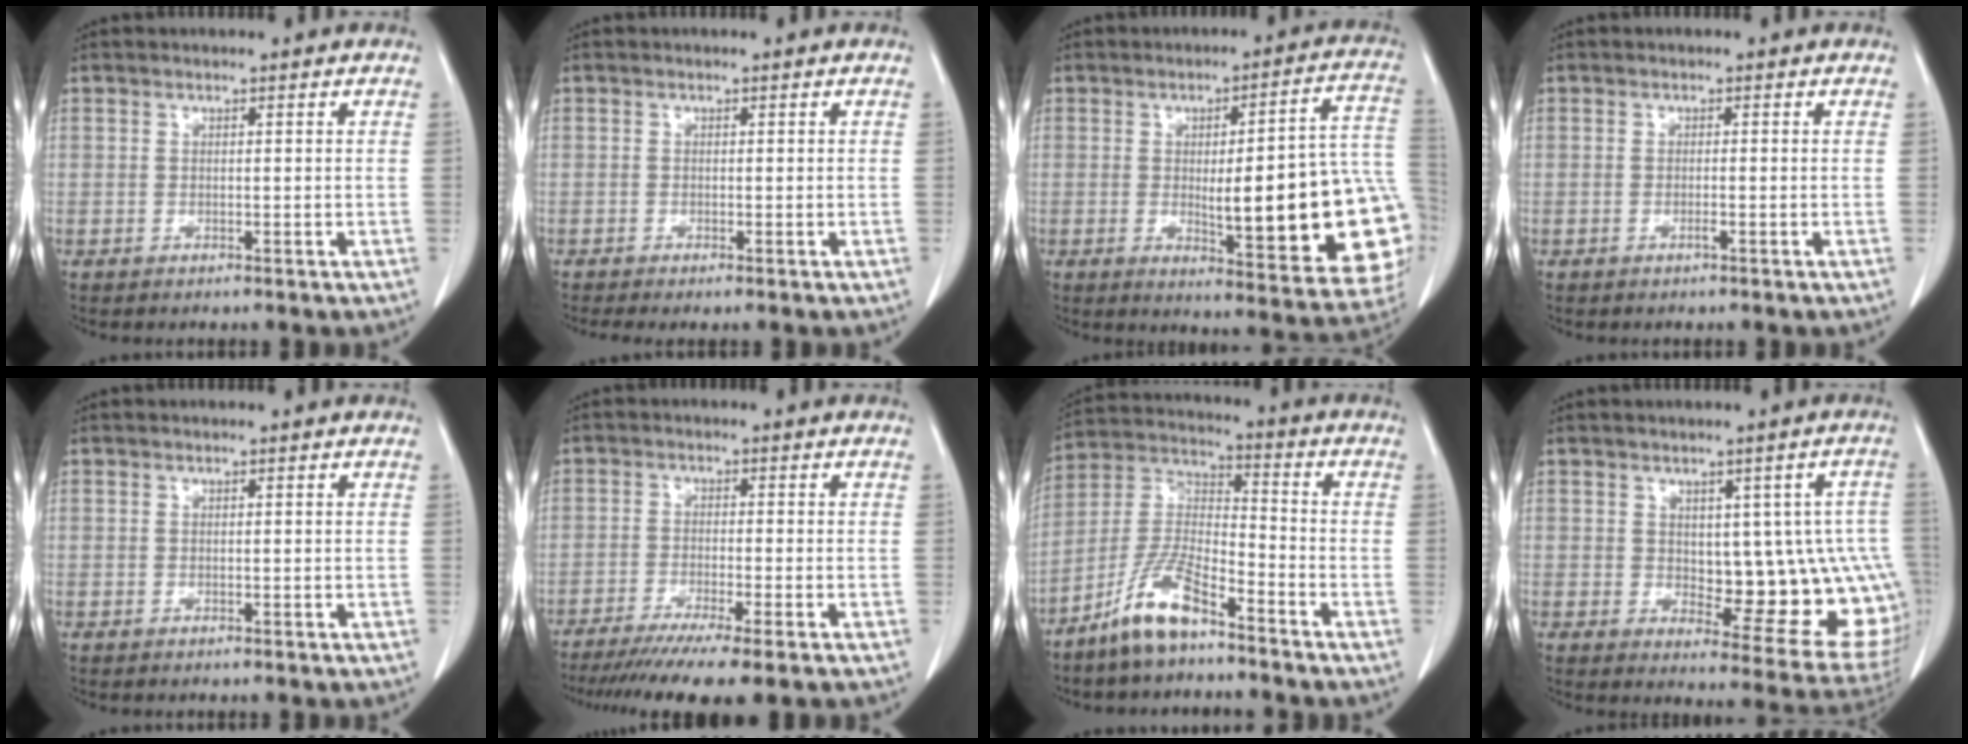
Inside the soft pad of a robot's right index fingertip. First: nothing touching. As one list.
[{"total": 1.5, "force": [-1.2, 0.1, 0.9], "torque": [-0.016, -0.005, -0.019]}, {"total": 21.9, "force": [-3.0, 4.1, 21.3], "torque": [-0.186, 0.017, -0.022]}, {"total": 0.8, "force": [-0.4, -0.1, 0.7], "torque": [-0.014, 0.000, -0.007]}, {"total": 0.0}, {"total": 11.1, "force": [-8.6, -0.2, 7.0], "torque": [-0.098, -0.026, -0.132]}, {"total": 10.1, "force": [-7.3, 2.2, 6.6], "torque": [-0.148, -0.004, -0.145]}, {"total": 13.7, "force": [0.1, 5.3, 12.6], "torque": [-0.119, 0.011, 0.018]}]